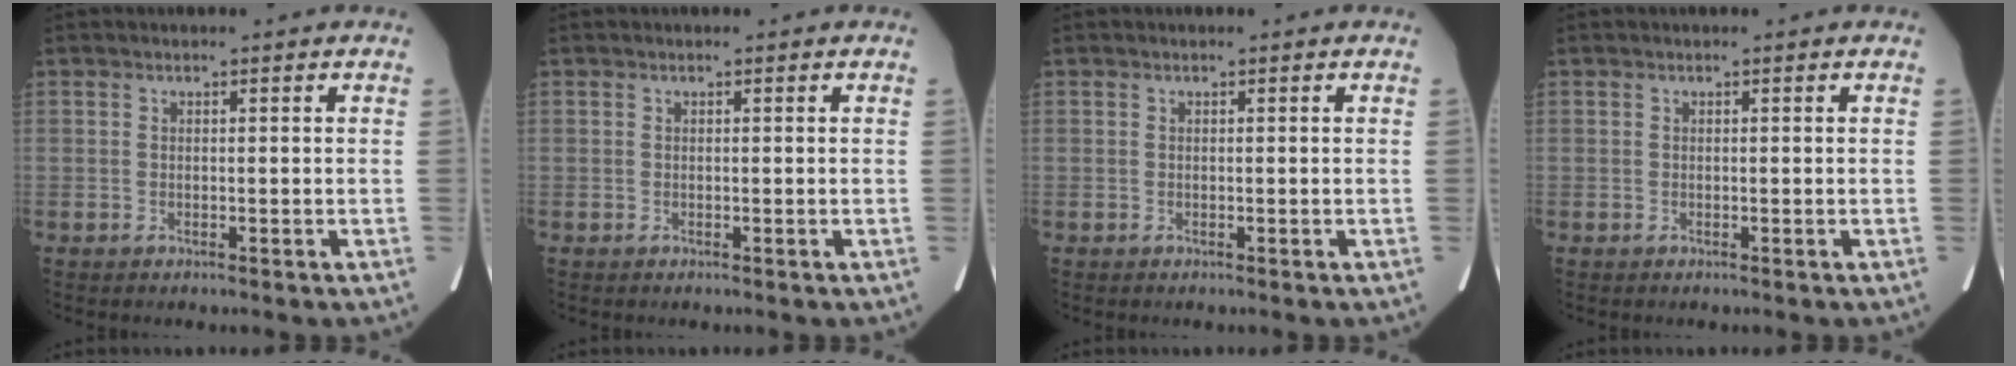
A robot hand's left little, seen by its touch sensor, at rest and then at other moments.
{"total": 0.0}
{"total": 0.0}
{"total": 0.0}